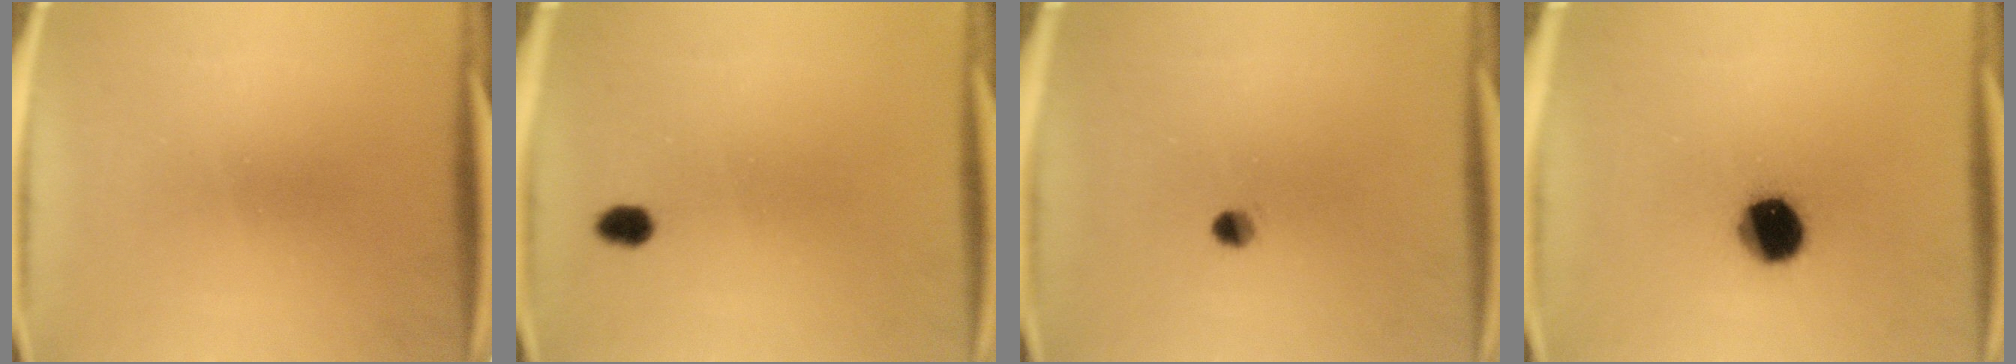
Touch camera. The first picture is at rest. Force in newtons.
{"total": 2.3}
{"total": 2.0}
{"total": 11.6}